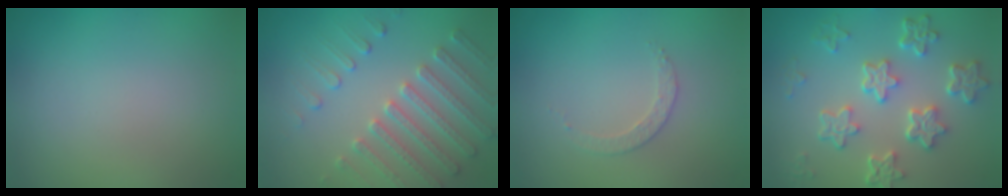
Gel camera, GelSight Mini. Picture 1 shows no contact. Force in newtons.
{"total": 3.8, "press": 3.7, "slide": 0.8}
{"total": 1.6, "press": 1.5, "slide": 0.3}
{"total": 5.7, "press": 4.4, "slide": 3.6}